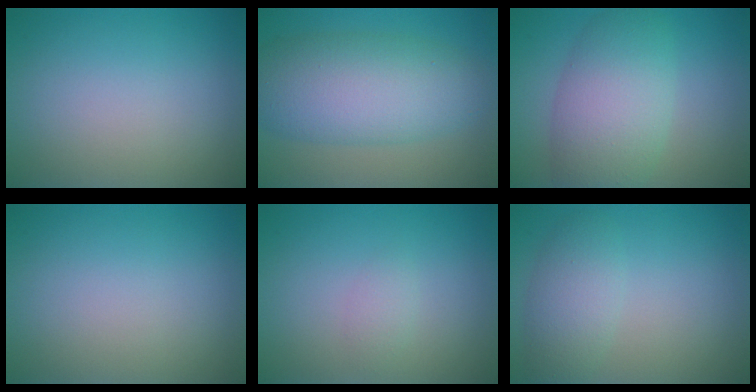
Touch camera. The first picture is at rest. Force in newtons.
{"total": 8.5, "press": 8.5, "slide": 0.1}
{"total": 7.0, "press": 7.0, "slide": 0.2}
{"total": 0.0}
{"total": 1.0, "press": 1.0, "slide": 0.1}
{"total": 2.6, "press": 2.6, "slide": 0.2}